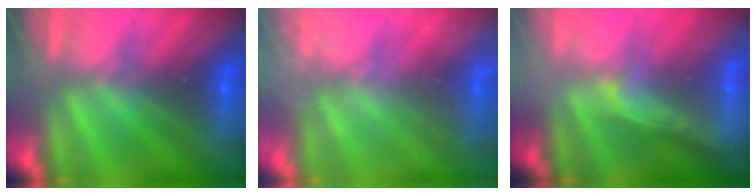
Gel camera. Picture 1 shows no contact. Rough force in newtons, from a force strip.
{"total": 2.4}
{"total": 1.8}